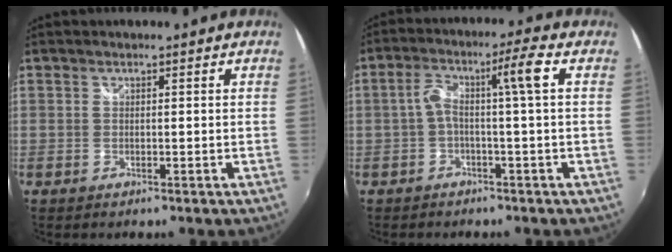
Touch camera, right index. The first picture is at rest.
{"total": 5.8, "force": [-0.6, -0.7, 5.7], "torque": [-0.115, 0.011, -0.007]}